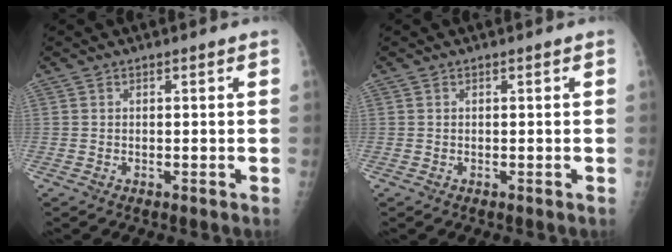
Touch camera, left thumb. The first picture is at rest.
{"total": 0.0}